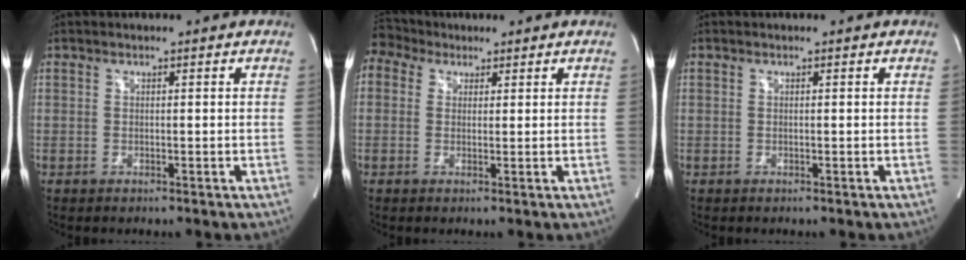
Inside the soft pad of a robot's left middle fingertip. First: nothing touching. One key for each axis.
{"total": 4.5, "fx": 3.2, "fy": 3.2, "fz": 0.8, "tx": -0.027, "ty": 0.037, "tz": 0.063}
{"total": 0.0}